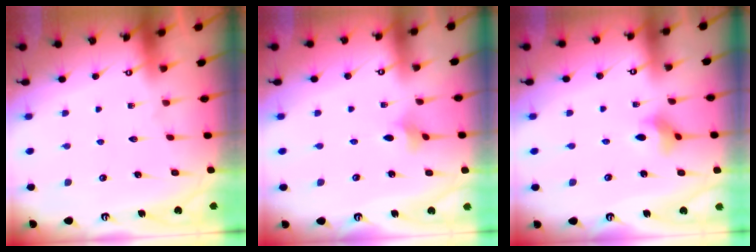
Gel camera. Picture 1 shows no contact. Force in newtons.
{"total": 2.0, "press": 2.0, "slide": 0.4}
{"total": 3.4, "press": 3.4, "slide": 0.6}